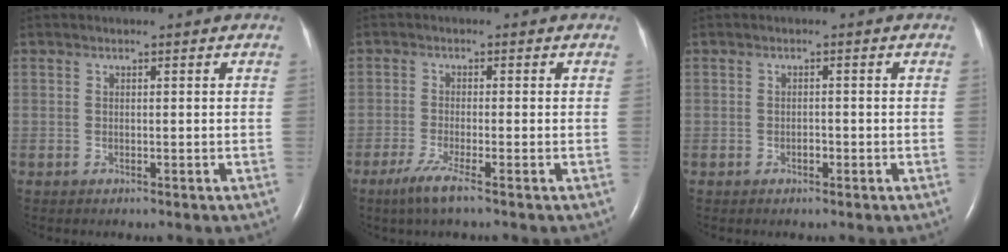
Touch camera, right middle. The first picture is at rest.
{"total": 3.8, "force": [-2.4, -0.2, 2.9], "torque": [-0.068, -0.013, -0.052]}
{"total": 0.9, "force": [-0.5, 0.5, 0.5], "torque": [-0.010, 0.002, -0.008]}